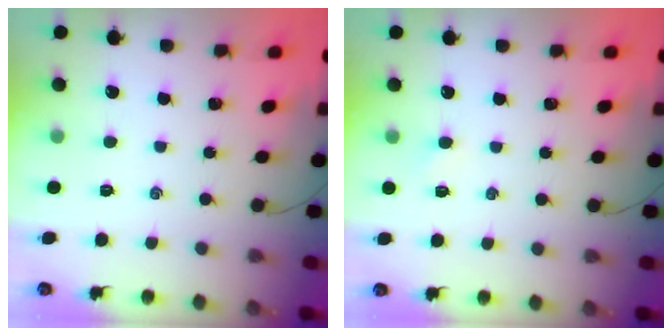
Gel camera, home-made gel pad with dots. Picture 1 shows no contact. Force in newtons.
{"total": 1.4, "press": 1.3, "slide": 0.4}